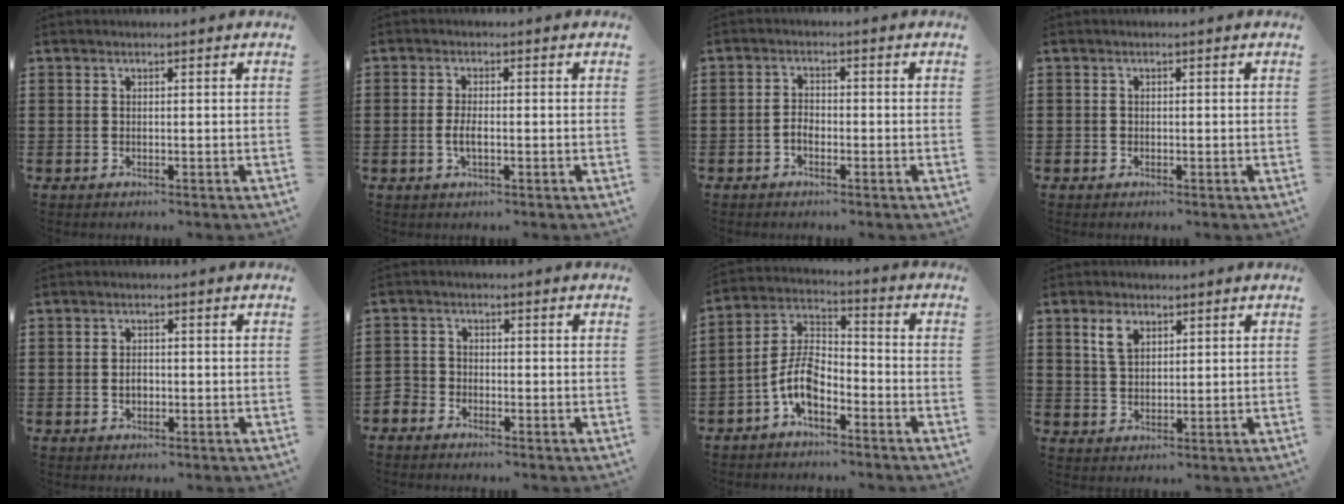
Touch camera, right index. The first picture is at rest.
{"total": 2.5, "force": [-0.5, 0.8, 2.3], "torque": [-0.050, -0.002, -0.012]}
{"total": 1.9, "force": [-0.9, 1.2, 1.2], "torque": [-0.026, 0.003, -0.019]}
{"total": 0.6, "force": [-0.2, 0.5, 0.1], "torque": [-0.002, 0.004, -0.007]}
{"total": 1.6, "force": [-0.2, 1.1, 1.2], "torque": [-0.025, 0.006, -0.006]}
{"total": 2.3, "force": [-2.0, 1.2, 0.0], "torque": [-0.014, -0.001, -0.048]}
{"total": 7.6, "force": [-3.9, 3.7, 5.4], "torque": [-0.135, 0.001, -0.083]}
{"total": 4.3, "force": [2.3, 2.6, 2.5], "torque": [-0.052, 0.006, 0.040]}